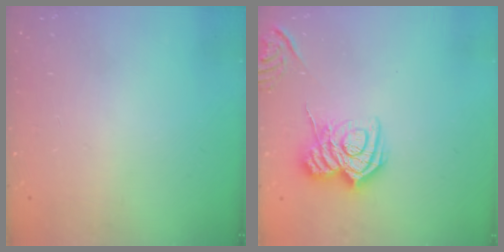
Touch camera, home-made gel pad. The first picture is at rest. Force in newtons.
{"total": 11.6, "press": 11.6, "slide": 0.6}